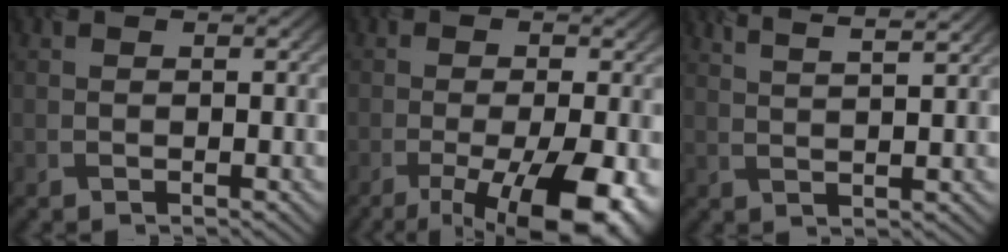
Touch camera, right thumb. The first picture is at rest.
{"total": 12.8, "force": [-6.8, 4.4, 9.9], "torque": [-0.161, -0.011, -0.087]}
{"total": 5.4, "force": [4.6, 0.5, 2.8], "torque": [-0.045, 0.026, 0.064]}